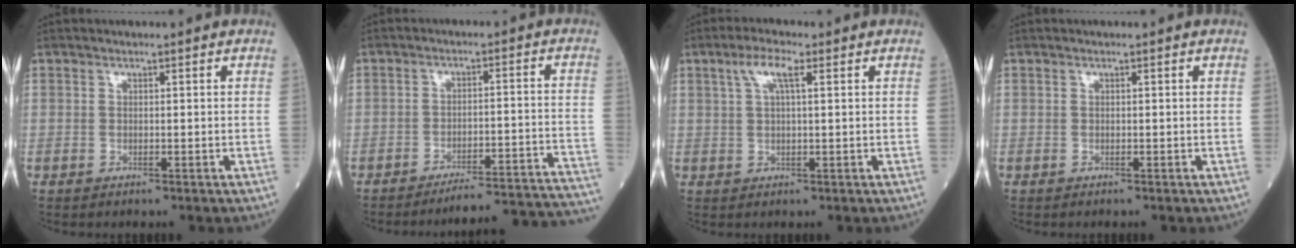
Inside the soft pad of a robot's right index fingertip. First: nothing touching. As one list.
[{"total": 18.3, "force": [-17.9, -1.6, 3.3], "torque": [0.008, 0.008, -0.221]}, {"total": 4.1, "force": [1.8, 0.7, 3.6], "torque": [-0.078, 0.014, 0.039]}, {"total": 0.0}]